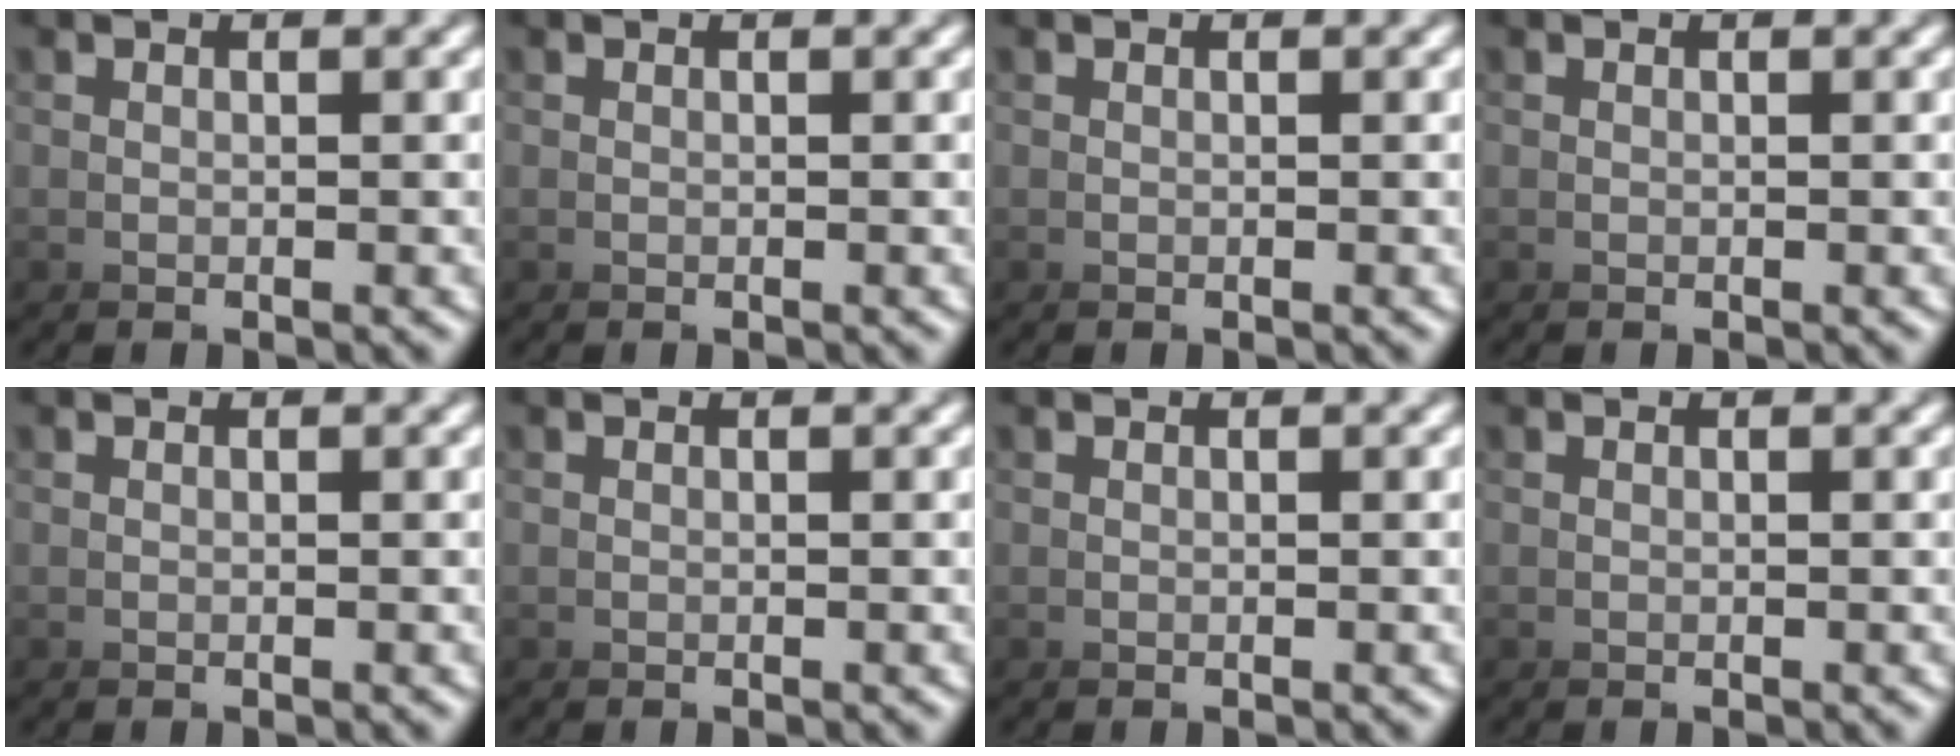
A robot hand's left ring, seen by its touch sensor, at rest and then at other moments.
{"total": 0.0}
{"total": 0.0}
{"total": 0.0}
{"total": 0.0}
{"total": 0.0}
{"total": 0.0}
{"total": 0.0}